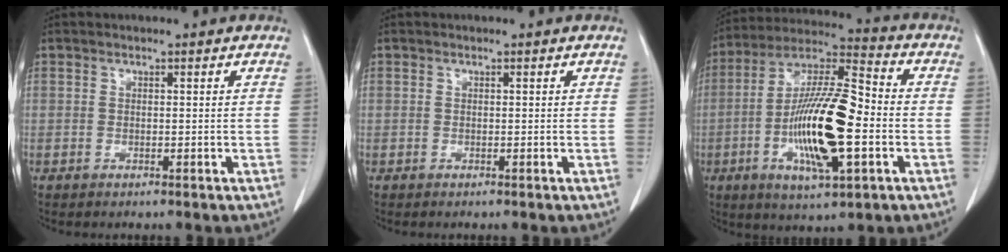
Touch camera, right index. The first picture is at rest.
{"total": 0.0}
{"total": 17.9, "force": [-3.6, 3.9, 17.1], "torque": [-0.330, 0.001, -0.062]}